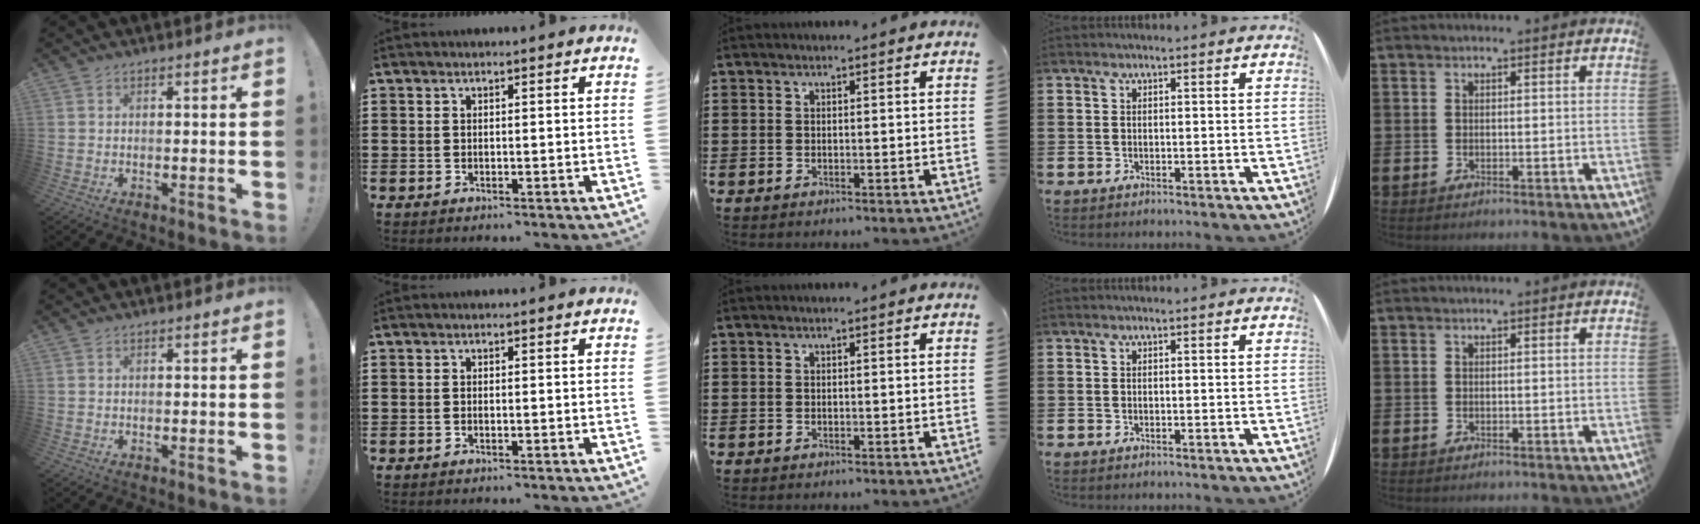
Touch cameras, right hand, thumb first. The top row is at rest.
{}